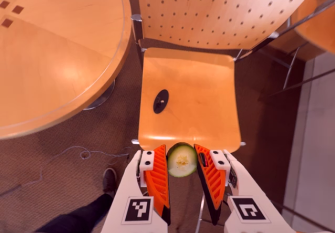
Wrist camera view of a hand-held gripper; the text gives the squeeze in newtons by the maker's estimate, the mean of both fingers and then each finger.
{"total": 6.3, "left": 6.1, "right": 6.4}